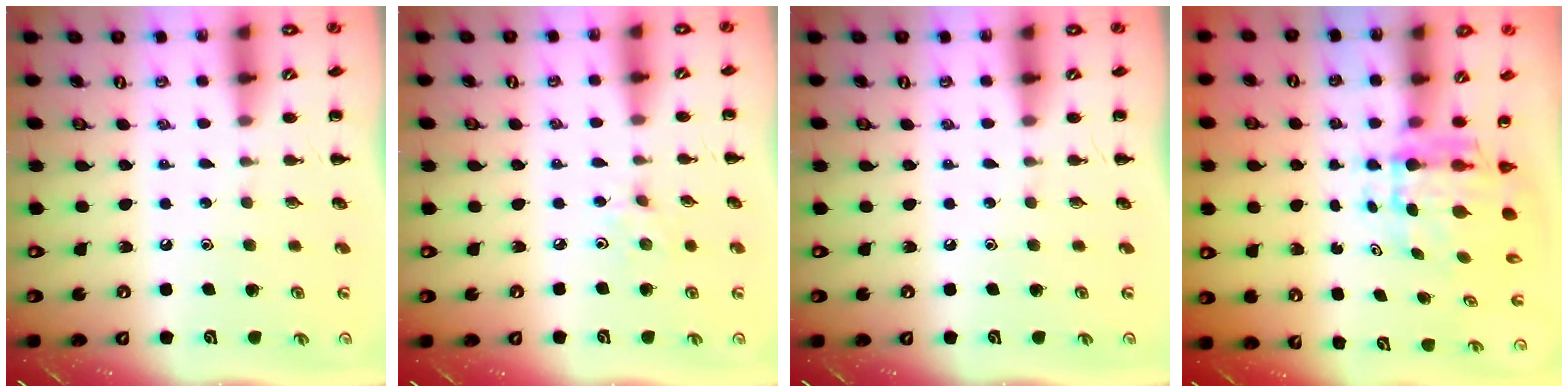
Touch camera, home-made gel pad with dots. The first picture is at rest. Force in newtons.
{"total": 3.2, "press": 2.9, "slide": 1.2}
{"total": 0.0}
{"total": 5.6, "press": 5.4, "slide": 1.5}